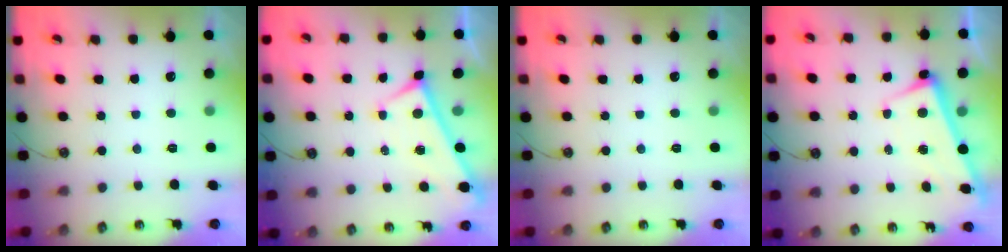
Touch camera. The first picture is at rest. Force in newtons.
{"total": 0.0}
{"total": 0.0}
{"total": 2.6, "press": 2.5, "slide": 0.6}